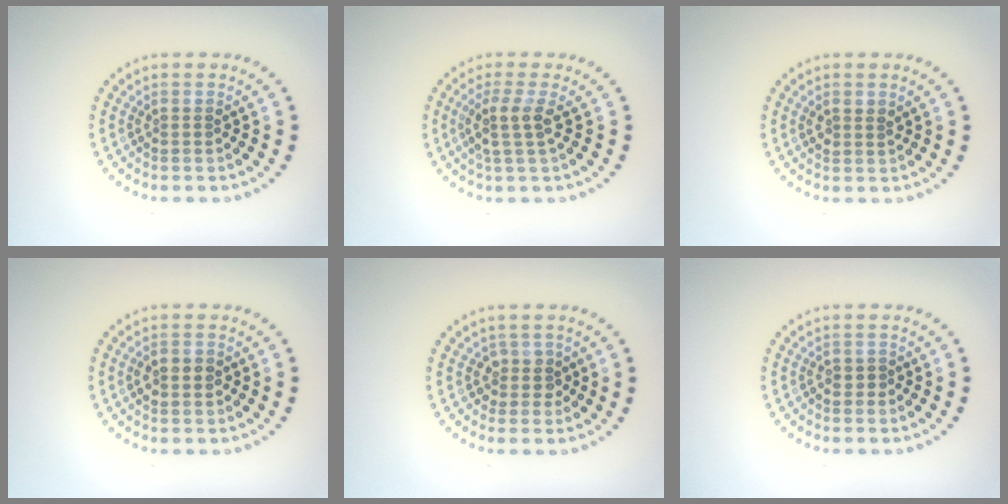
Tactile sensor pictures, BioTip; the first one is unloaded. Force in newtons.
{"total": 2.5, "press": 2.0, "slide": 1.6}
{"total": 1.2, "press": 1.1, "slide": 0.5}
{"total": 2.2, "press": 2.2, "slide": 0.1}
{"total": 1.7, "press": 1.3, "slide": 1.0}
{"total": 0.8, "press": 0.5, "slide": 0.6}